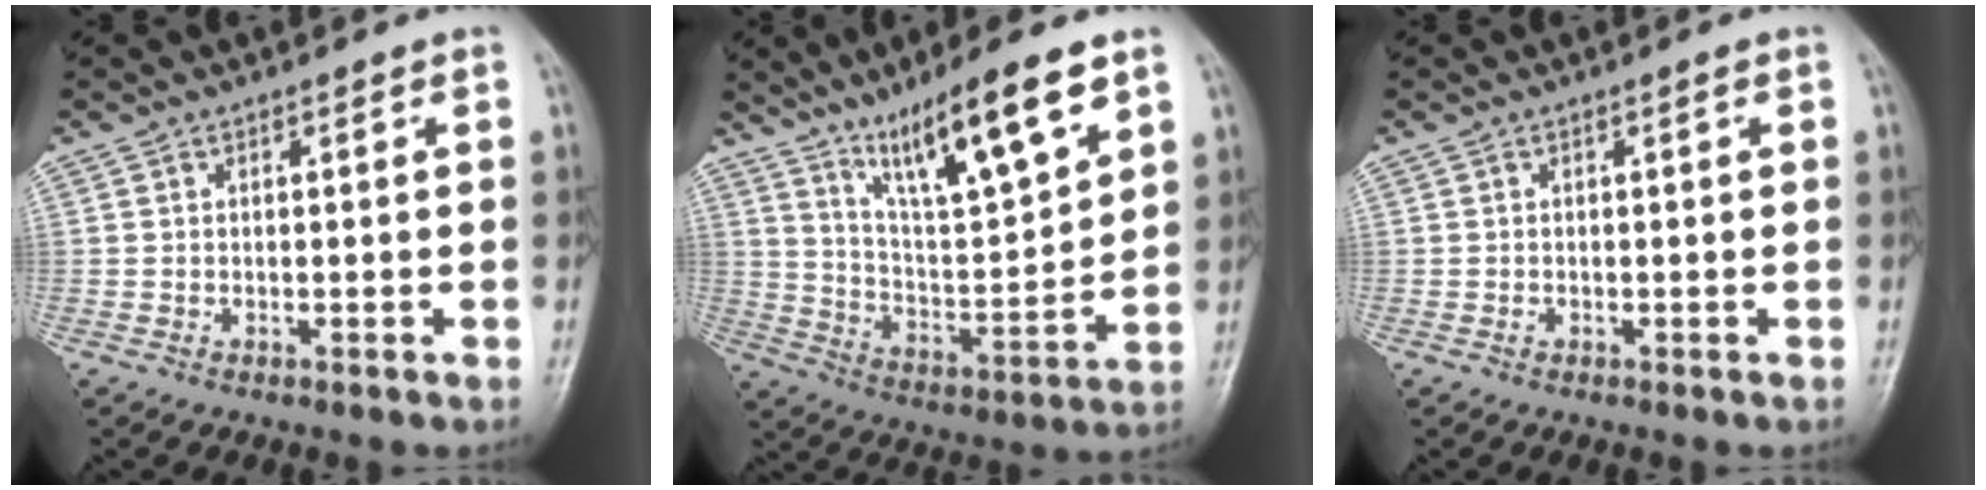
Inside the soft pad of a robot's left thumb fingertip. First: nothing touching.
{"total": 16.6, "force": [10.4, 3.0, 12.6], "torque": [-0.200, -0.051, 0.192]}
{"total": 0.6, "force": [-0.1, 0.3, 0.5], "torque": [-0.007, 0.004, 0.000]}